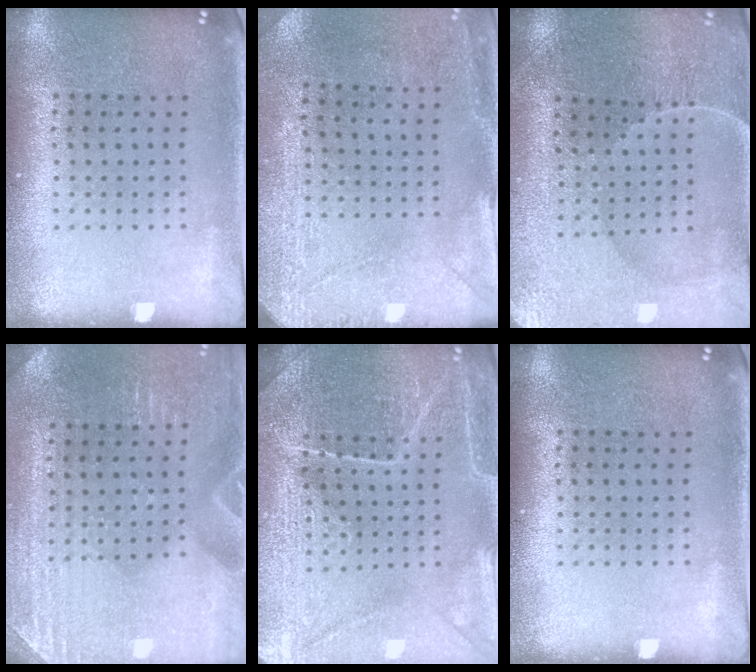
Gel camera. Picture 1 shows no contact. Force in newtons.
{"total": 2.9, "press": 2.5, "slide": 1.5}
{"total": 1.3, "press": 1.2, "slide": 0.3}
{"total": 3.0, "press": 2.9, "slide": 0.3}
{"total": 4.4, "press": 4.3, "slide": 1.1}
{"total": 0.0}